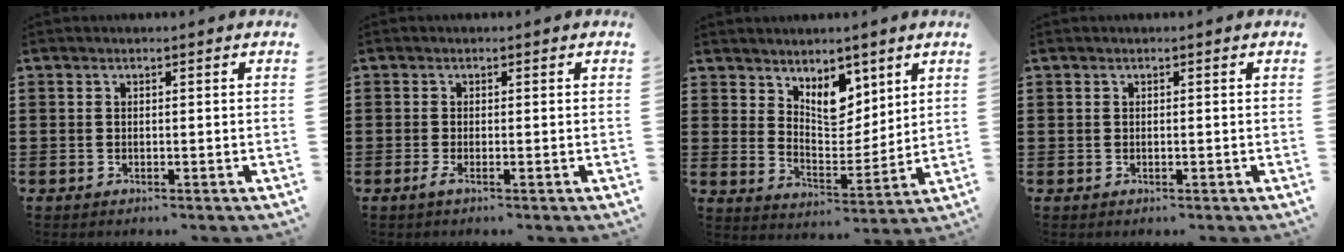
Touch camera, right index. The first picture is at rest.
{"total": 1.2, "force": [-0.5, 0.1, 1.1], "torque": [-0.034, -0.010, -0.013]}
{"total": 6.9, "force": [4.9, 3.8, 3.0], "torque": [-0.055, -0.019, 0.087]}
{"total": 0.0}